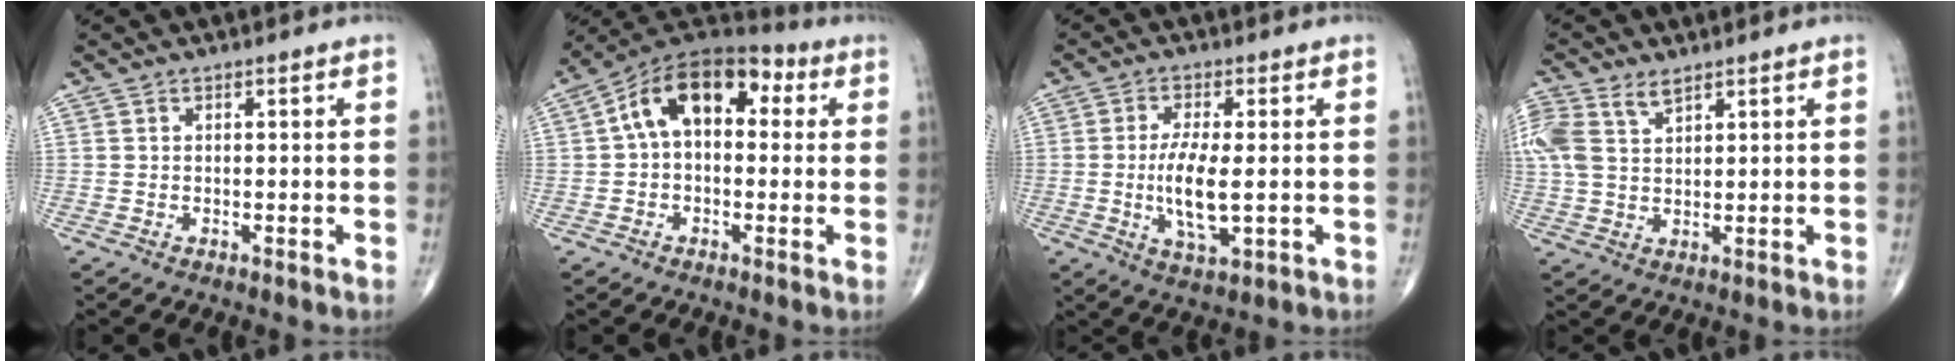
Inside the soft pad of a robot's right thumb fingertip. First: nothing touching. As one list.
[{"total": 14.2, "force": [2.5, 8.7, 10.9], "torque": [-0.152, 0.044, 0.028]}, {"total": 8.3, "force": [-0.6, 2.6, 7.9], "torque": [-0.159, -0.014, -0.011]}, {"total": 9.2, "force": [4.8, 5.0, 6.0], "torque": [-0.151, 0.003, 0.099]}]